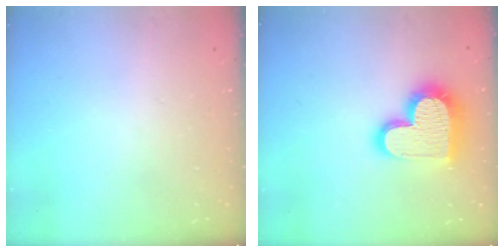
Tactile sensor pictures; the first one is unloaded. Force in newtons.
{"total": 18.6, "press": 18.5, "slide": 1.5}